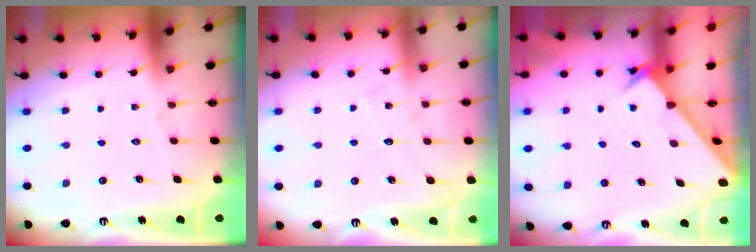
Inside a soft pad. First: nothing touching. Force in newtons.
{"total": 6.3, "press": 6.3, "slide": 0.4}
{"total": 2.4, "press": 2.4, "slide": 0.2}